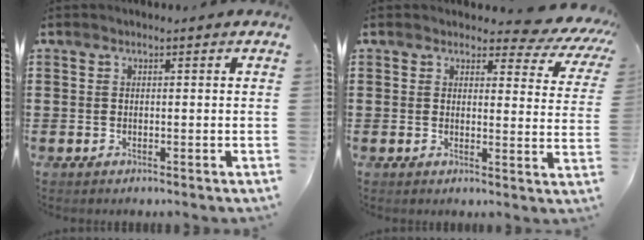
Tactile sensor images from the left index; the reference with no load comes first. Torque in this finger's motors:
{"motor_torque": [1.03, -1.11, 0.14, -0.02]}